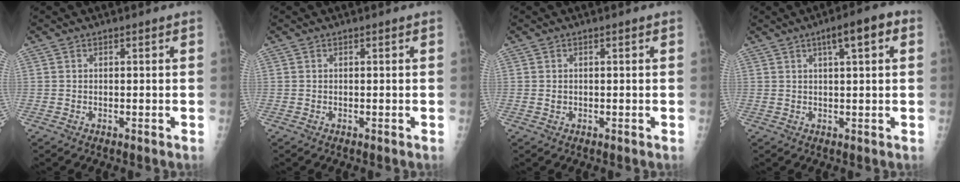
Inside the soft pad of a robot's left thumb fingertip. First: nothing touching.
{"total": 0.0}
{"total": 0.7, "force": [0.0, 0.6, 0.3], "torque": [-0.003, 0.001, 0.001]}
{"total": 6.3, "force": [2.7, 1.3, 5.6], "torque": [-0.076, 0.011, 0.036]}